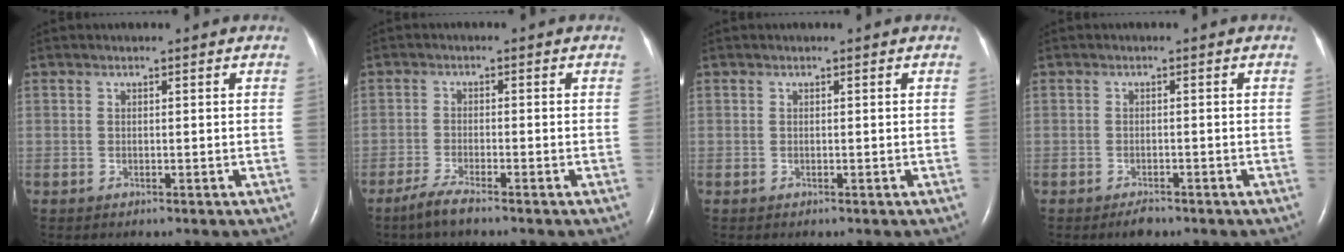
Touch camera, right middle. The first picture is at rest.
{"total": 3.3, "force": [-2.6, 0.0, 2.0], "torque": [-0.053, -0.008, -0.056]}
{"total": 0.0}
{"total": 1.8, "force": [-1.5, 0.6, 0.9], "torque": [-0.021, -0.002, -0.020]}